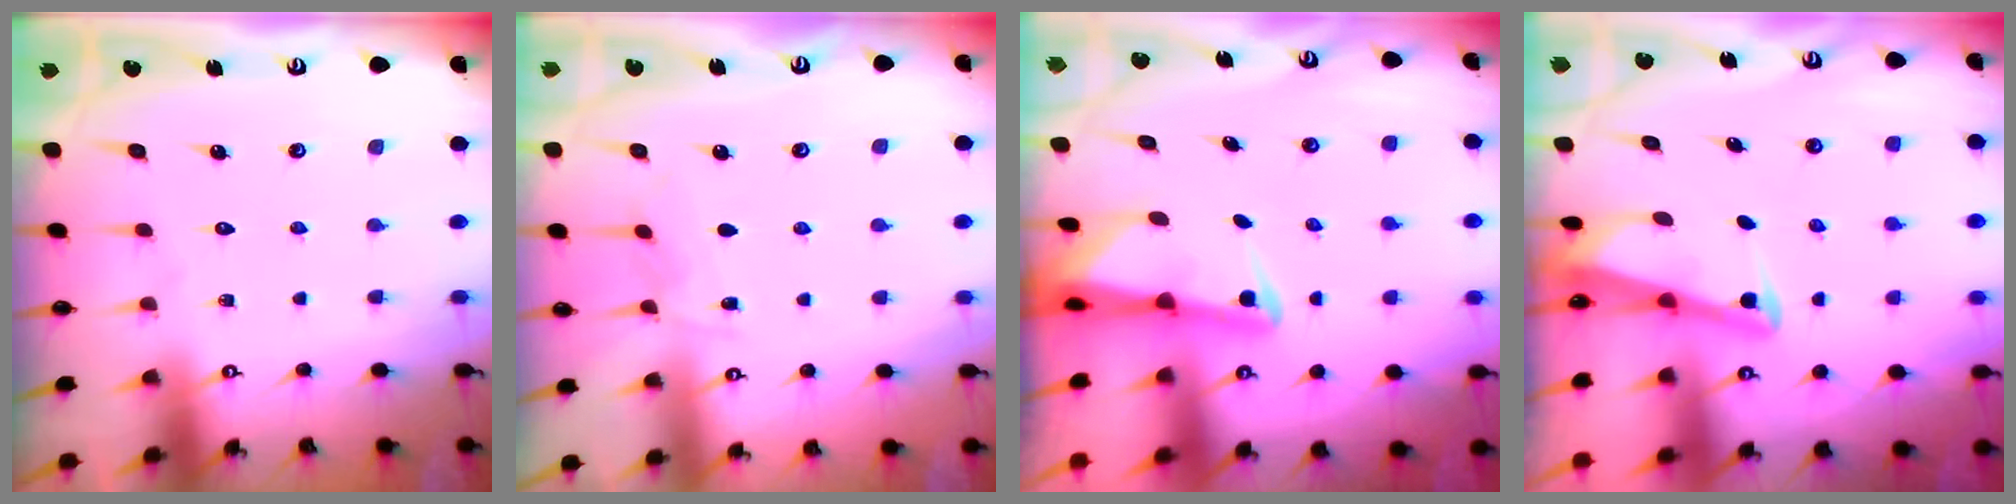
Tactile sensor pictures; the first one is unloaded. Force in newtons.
{"total": 4.9, "press": 4.9, "slide": 0.5}
{"total": 2.5, "press": 2.5, "slide": 0.5}
{"total": 2.7, "press": 2.7, "slide": 0.3}